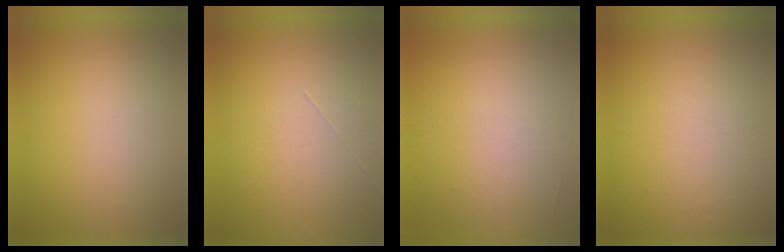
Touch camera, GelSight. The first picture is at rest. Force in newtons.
{"total": 1.2}
{"total": 6.8}
{"total": 1.0}